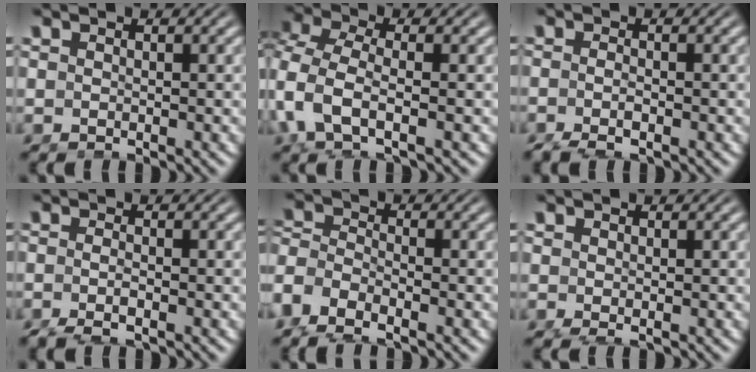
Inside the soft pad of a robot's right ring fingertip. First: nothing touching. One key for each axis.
{"total": 5.8, "fx": -0.7, "fy": 4.0, "fz": 4.2, "tx": -0.126, "ty": -0.033, "tz": 0.001}
{"total": 2.8, "fx": -1.9, "fy": 1.2, "fz": 1.7, "tx": -0.038, "ty": -0.012, "tz": -0.029}
{"total": 2.7, "fx": -1.9, "fy": 0.9, "fz": 1.8, "tx": -0.043, "ty": -0.015, "tz": -0.027}
{"total": 5.4, "fx": -2.2, "fy": 4.3, "fz": 2.4, "tx": -0.080, "ty": -0.028, "tz": -0.037}
{"total": 1.1, "fx": -0.5, "fy": 0.7, "fz": 0.7, "tx": -0.021, "ty": -0.014, "tz": -0.002}